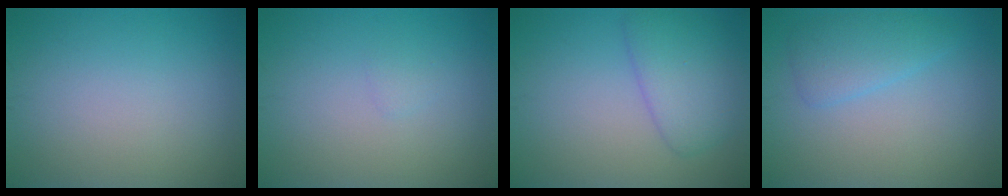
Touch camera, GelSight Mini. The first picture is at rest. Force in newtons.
{"total": 0.6, "press": 0.5, "slide": 0.1}
{"total": 3.9, "press": 3.9, "slide": 0.2}
{"total": 2.6, "press": 2.6, "slide": 0.1}